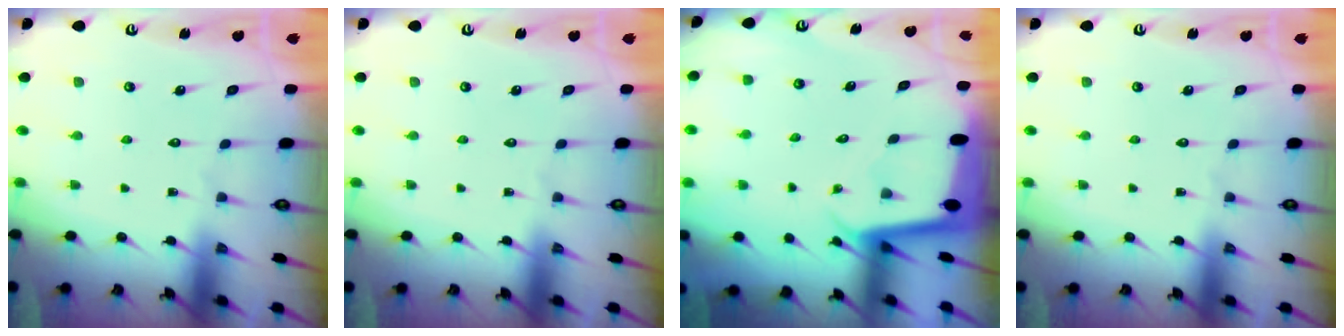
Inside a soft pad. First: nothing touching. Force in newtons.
{"total": 0.0}
{"total": 1.9, "press": 1.9, "slide": 0.1}
{"total": 0.0}